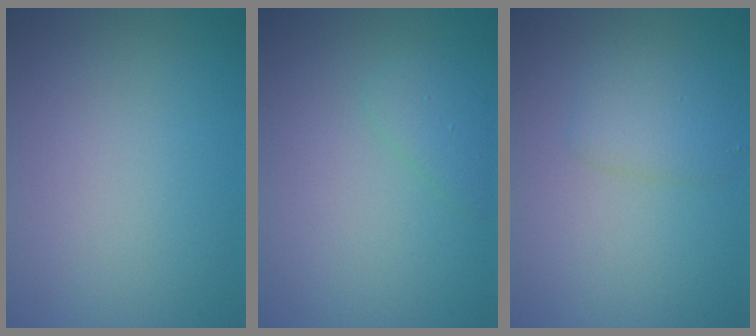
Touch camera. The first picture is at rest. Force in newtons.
{"total": 1.4, "press": 1.4, "slide": 0.2}
{"total": 2.0, "press": 2.0, "slide": 0.1}